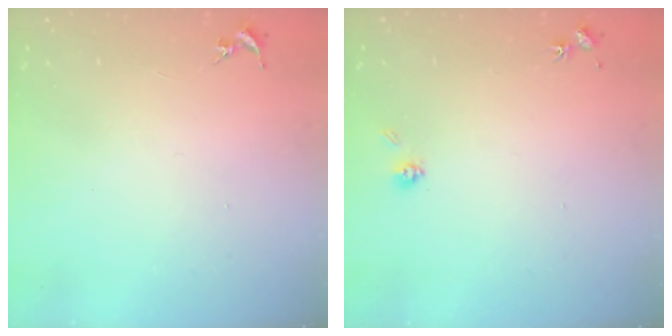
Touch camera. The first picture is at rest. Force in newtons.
{"total": 4.0, "press": 3.8, "slide": 1.4}